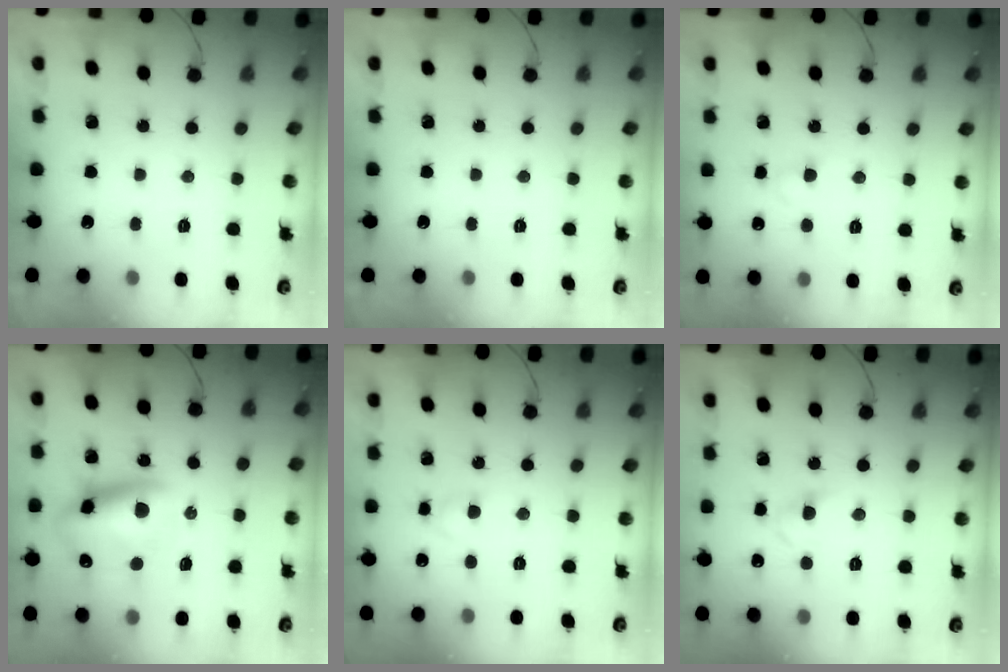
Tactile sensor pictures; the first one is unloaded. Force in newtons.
{"total": 0.0}
{"total": 1.8, "press": 1.6, "slide": 0.9}
{"total": 14.4, "press": 14.0, "slide": 3.5}
{"total": 2.6, "press": 2.4, "slide": 1.1}
{"total": 3.1, "press": 2.9, "slide": 1.0}